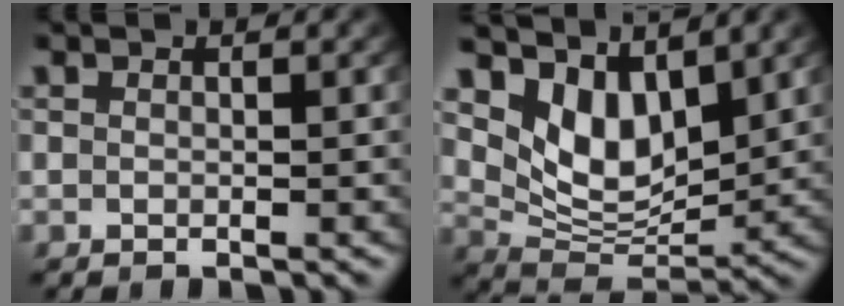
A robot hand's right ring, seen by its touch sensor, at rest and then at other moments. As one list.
[{"total": 10.0, "force": [2.8, 7.3, 6.2], "torque": [-0.123, -0.017, 0.048]}]